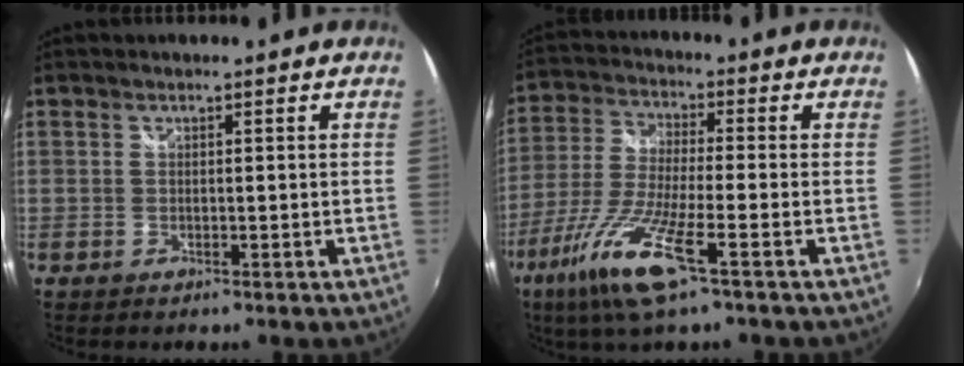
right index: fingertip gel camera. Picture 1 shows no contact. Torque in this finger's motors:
{"motor_torque": [0.69, 0.46, 0.35, 0.12]}